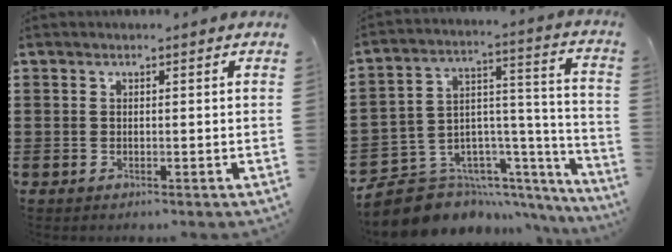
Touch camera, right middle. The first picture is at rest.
{"total": 8.0, "force": [-6.4, 4.5, 1.5], "torque": [-0.054, -0.006, -0.118]}